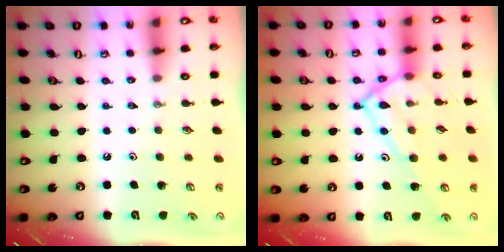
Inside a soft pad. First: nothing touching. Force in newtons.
{"total": 16.1, "press": 16.1, "slide": 1.0}